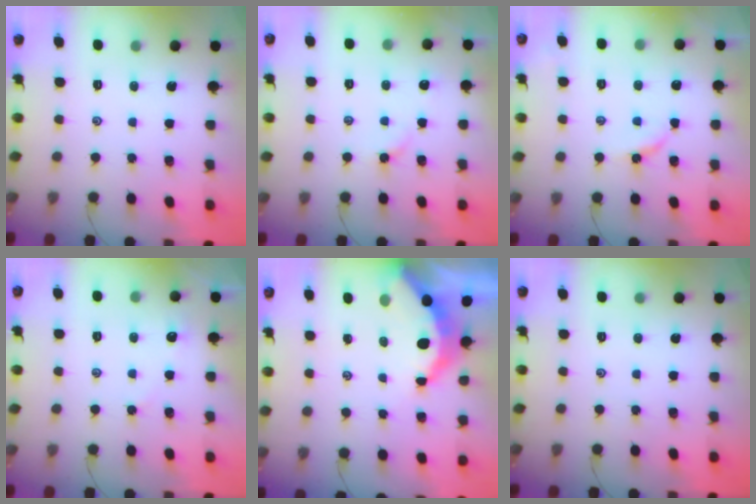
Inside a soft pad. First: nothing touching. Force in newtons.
{"total": 3.6, "press": 3.5, "slide": 0.7}
{"total": 3.5, "press": 3.4, "slide": 0.5}
{"total": 1.8, "press": 1.8, "slide": 0.4}
{"total": 6.6, "press": 6.5, "slide": 0.8}
{"total": 0.0}